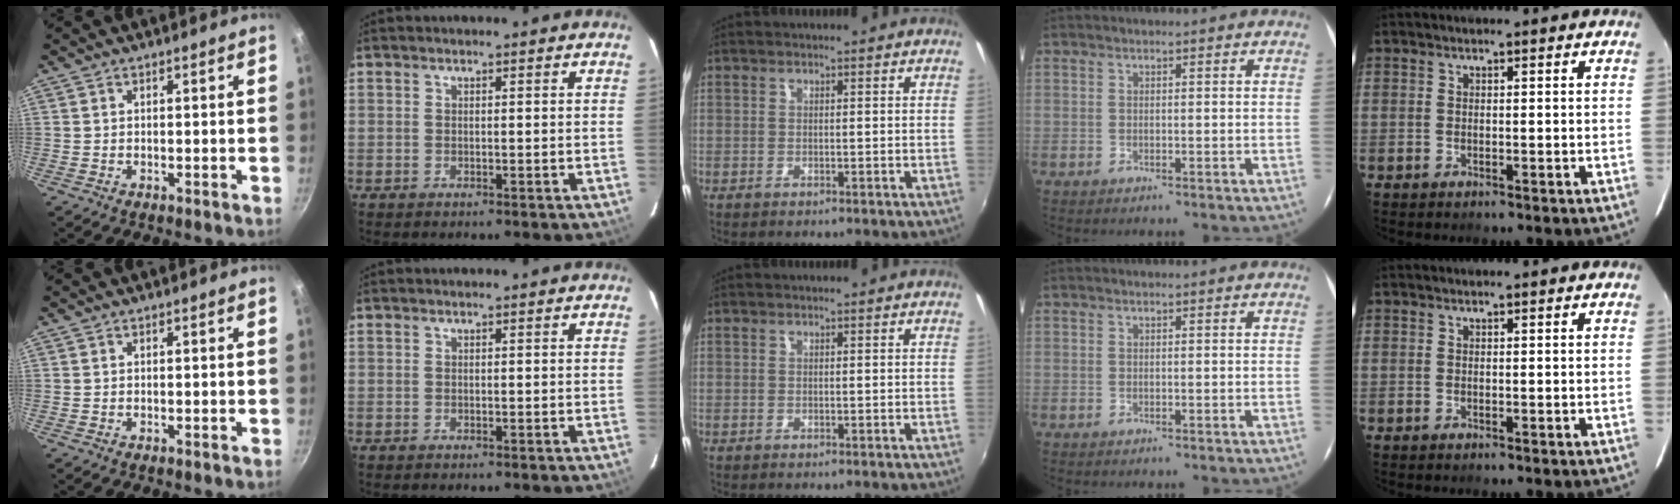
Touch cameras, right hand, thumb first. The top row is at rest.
{}